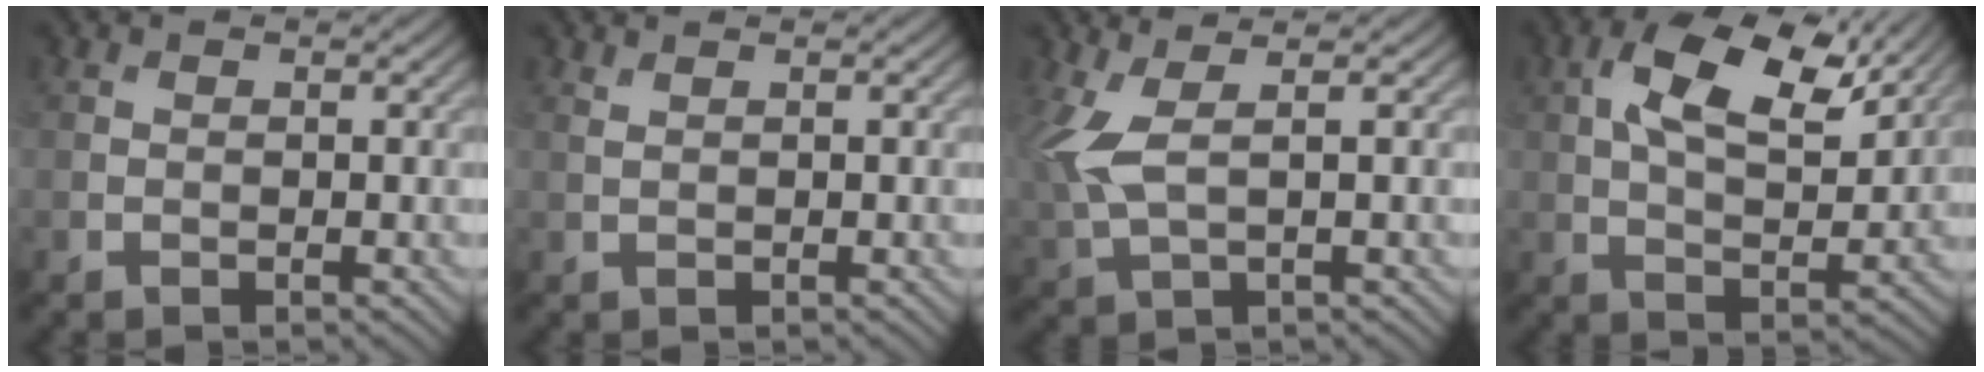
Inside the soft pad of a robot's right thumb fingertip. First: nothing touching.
{"total": 0.7, "force": [0.6, 0.0, 0.4], "torque": [-0.012, 0.003, 0.009]}
{"total": 5.1, "force": [1.3, 1.7, 4.7], "torque": [-0.127, 0.004, 0.025]}
{"total": 11.5, "force": [5.0, 5.5, 8.8], "torque": [-0.174, 0.003, 0.087]}